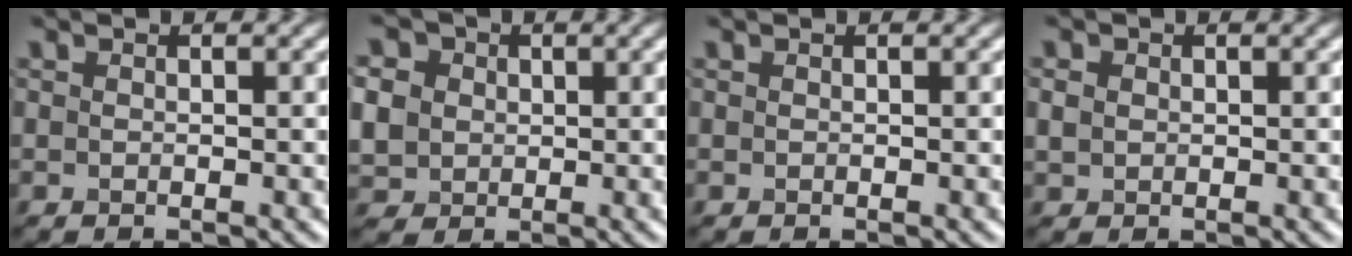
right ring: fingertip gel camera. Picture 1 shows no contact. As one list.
[{"total": 7.8, "force": [1.6, 6.8, 3.6], "torque": [-0.088, 0.022, 0.012]}, {"total": 0.0}, {"total": 1.3, "force": [0.2, 1.1, 0.5], "torque": [-0.010, 0.001, 0.003]}]